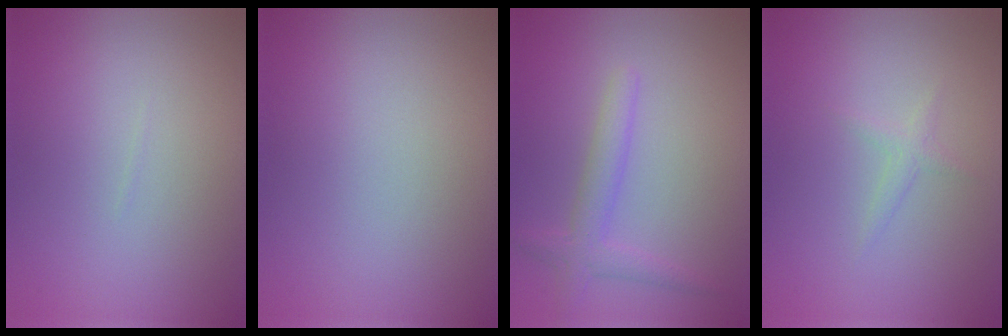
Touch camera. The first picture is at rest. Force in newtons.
{"total": 0.0}
{"total": 2.4, "press": 2.4, "slide": 0.2}
{"total": 0.5, "press": 0.5, "slide": 0.0}